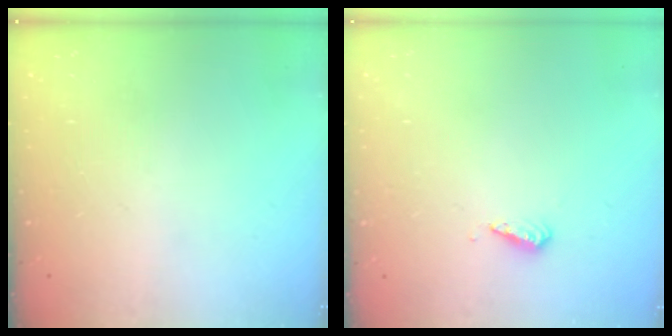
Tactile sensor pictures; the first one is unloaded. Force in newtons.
{"total": 2.8, "press": 2.8, "slide": 0.7}